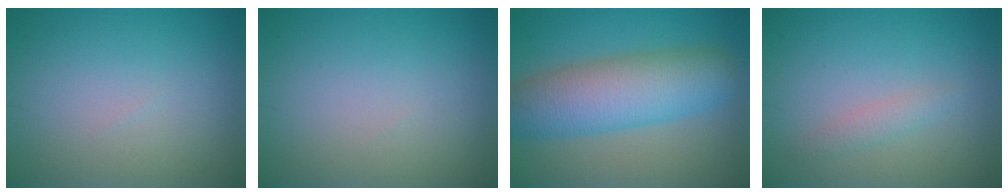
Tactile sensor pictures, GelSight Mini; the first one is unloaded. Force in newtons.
{"total": 0.0}
{"total": 8.4, "press": 8.4, "slide": 0.2}
{"total": 1.3, "press": 1.3, "slide": 0.0}